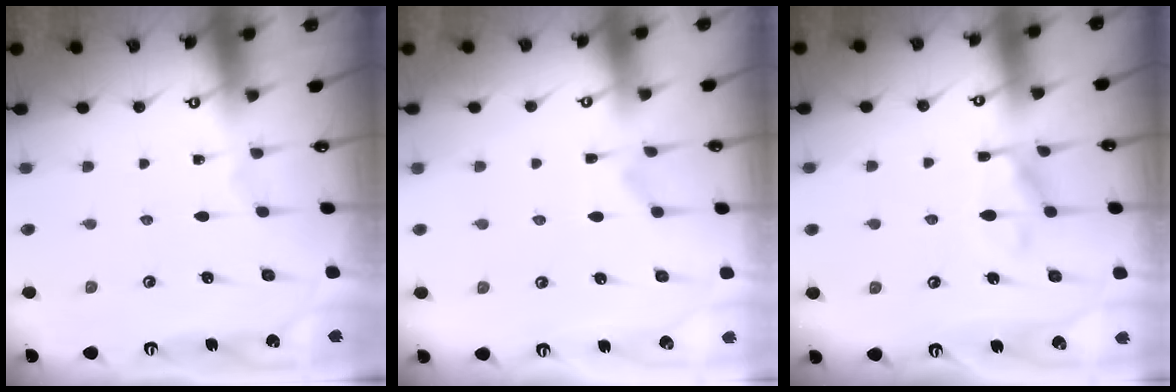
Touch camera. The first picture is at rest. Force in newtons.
{"total": 1.1, "press": 0.7, "slide": 0.9}
{"total": 9.0, "press": 9.0, "slide": 0.7}